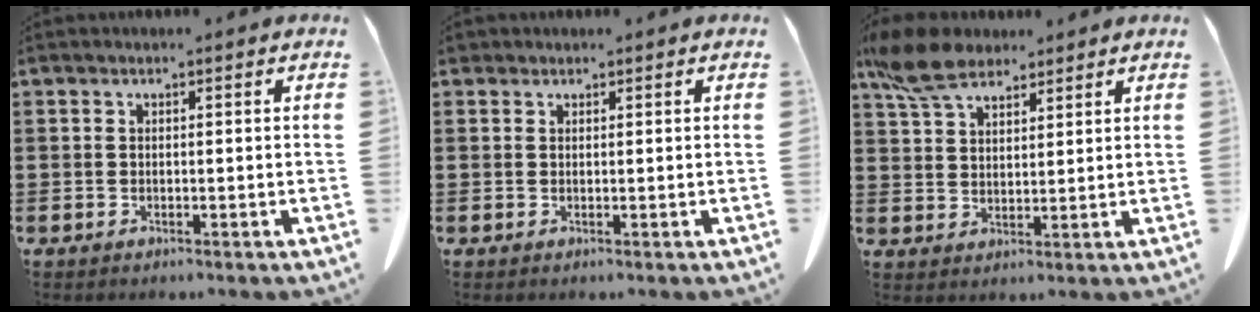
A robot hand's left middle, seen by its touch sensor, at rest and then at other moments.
{"total": 0.7, "force": [0.6, 0.4, 0.2], "torque": [-0.007, 0.001, 0.013]}
{"total": 7.7, "force": [6.0, 3.3, 3.5], "torque": [-0.091, -0.002, 0.115]}